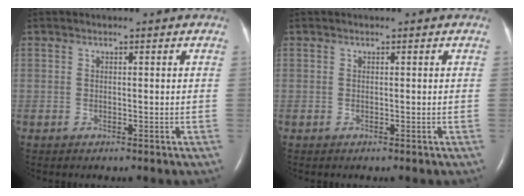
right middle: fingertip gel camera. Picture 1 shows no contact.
{"total": 0.0}